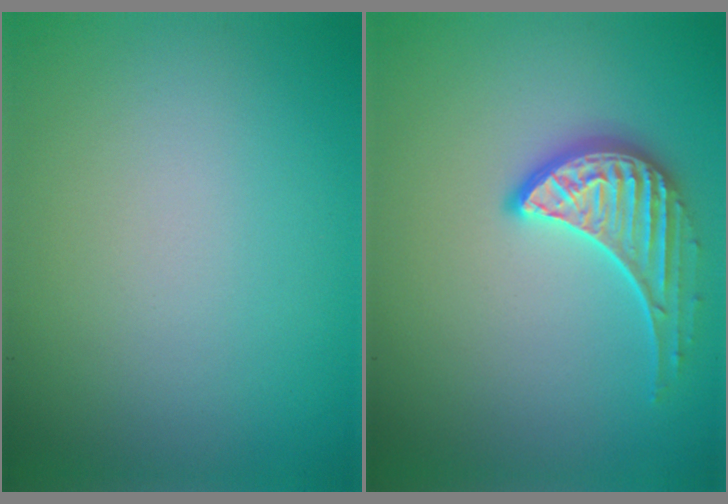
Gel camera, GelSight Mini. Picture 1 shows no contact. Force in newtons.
{"total": 3.5, "press": 3.1, "slide": 1.5}